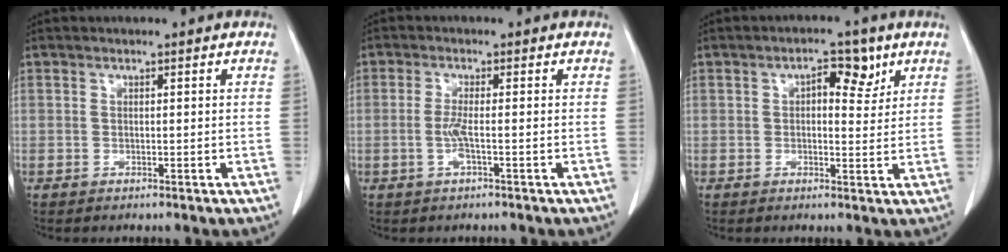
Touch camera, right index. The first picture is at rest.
{"total": 2.6, "force": [-0.7, 0.0, 2.5], "torque": [-0.059, -0.004, -0.018]}
{"total": 4.7, "force": [2.0, 2.3, 3.6], "torque": [-0.049, 0.012, 0.025]}